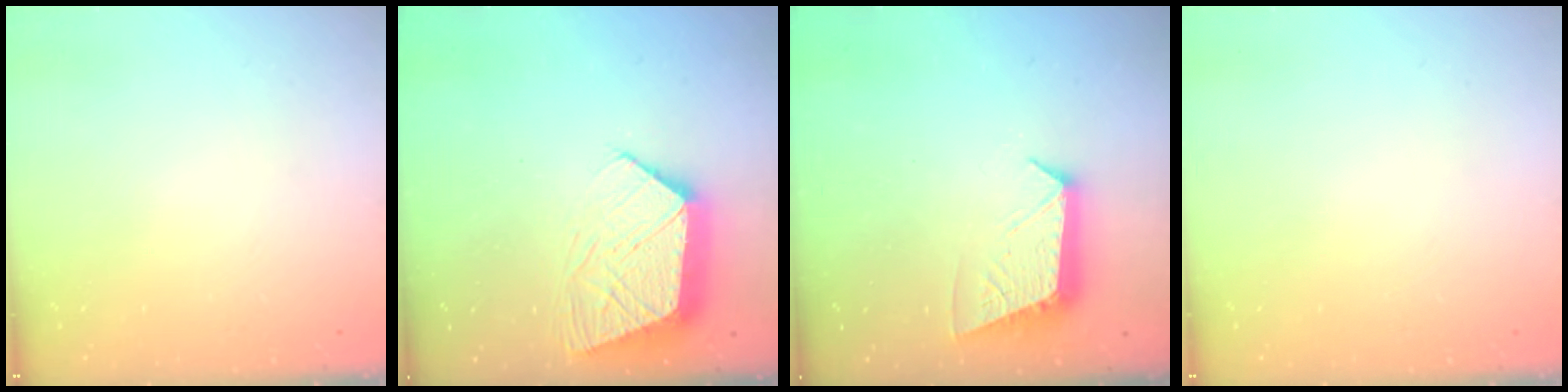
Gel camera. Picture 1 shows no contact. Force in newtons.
{"total": 11.9, "press": 11.8, "slide": 0.9}
{"total": 9.5, "press": 9.5, "slide": 0.6}
{"total": 0.0}